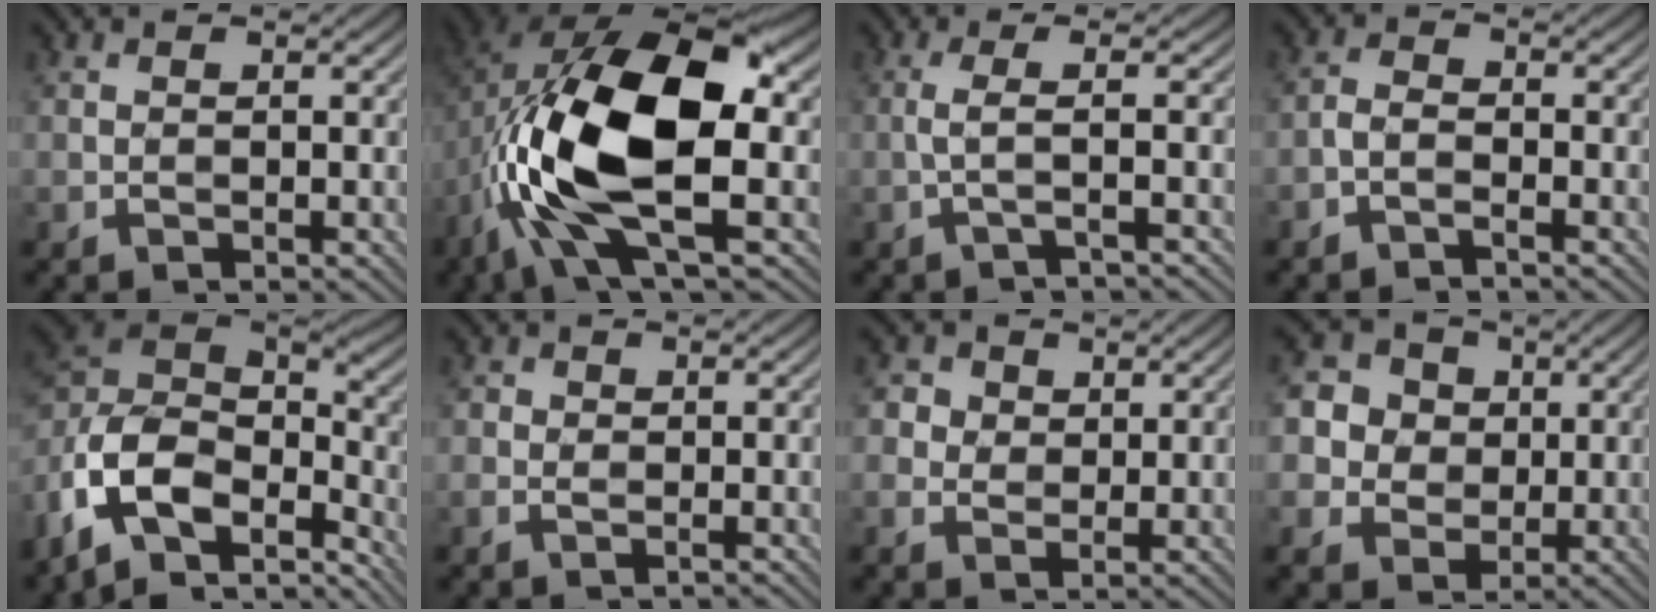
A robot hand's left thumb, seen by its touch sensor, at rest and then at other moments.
{"total": 16.2, "force": [-2.1, 7.9, 14.0], "torque": [-0.296, 0.006, -0.043]}
{"total": 2.5, "force": [-0.5, 0.0, 2.4], "torque": [-0.047, 0.011, -0.024]}
{"total": 1.9, "force": [-1.5, 0.7, 1.0], "torque": [-0.027, 0.006, -0.034]}
{"total": 15.4, "force": [-8.4, 8.6, 9.7], "torque": [-0.270, -0.019, -0.136]}
{"total": 1.8, "force": [-0.6, 1.4, 1.1], "torque": [-0.022, 0.001, -0.012]}
{"total": 3.6, "force": [1.2, 3.1, 1.3], "torque": [-0.053, 0.004, 0.022]}
{"total": 7.0, "force": [1.2, 6.4, 2.5], "torque": [-0.091, 0.019, 0.011]}